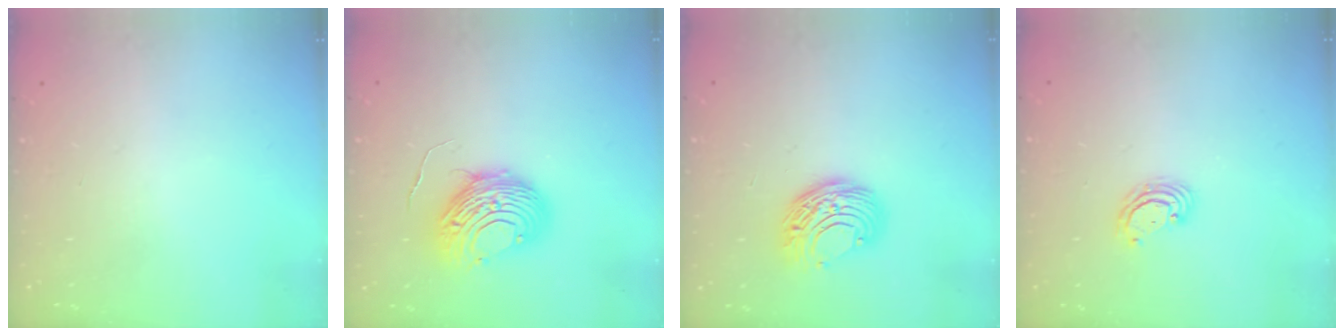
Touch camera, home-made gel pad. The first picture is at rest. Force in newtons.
{"total": 11.0, "press": 11.0, "slide": 1.0}
{"total": 8.9, "press": 8.9, "slide": 0.5}
{"total": 3.6, "press": 3.6, "slide": 0.3}